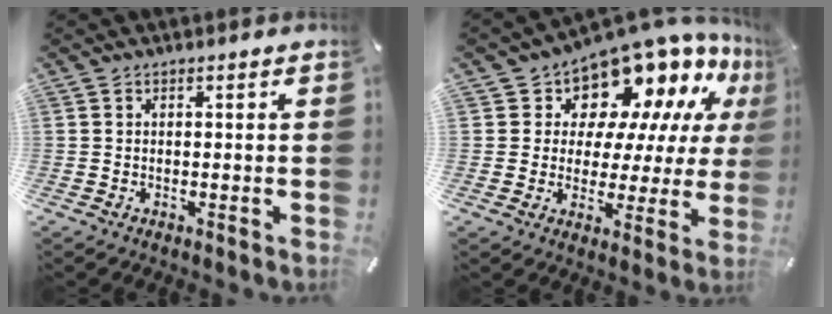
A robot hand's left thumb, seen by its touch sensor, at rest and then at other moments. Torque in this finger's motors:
{"motor_torque": [2.50, 2.50, 2.14, -0.62, 0.15]}